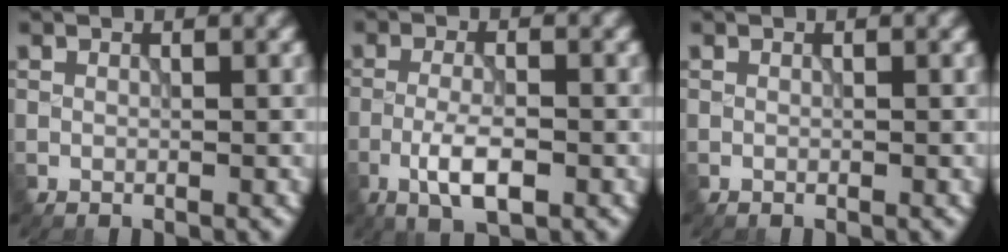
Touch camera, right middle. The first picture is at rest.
{"total": 4.0, "force": [-1.7, 1.2, 3.4], "torque": [-0.068, 0.000, -0.035]}
{"total": 0.0}